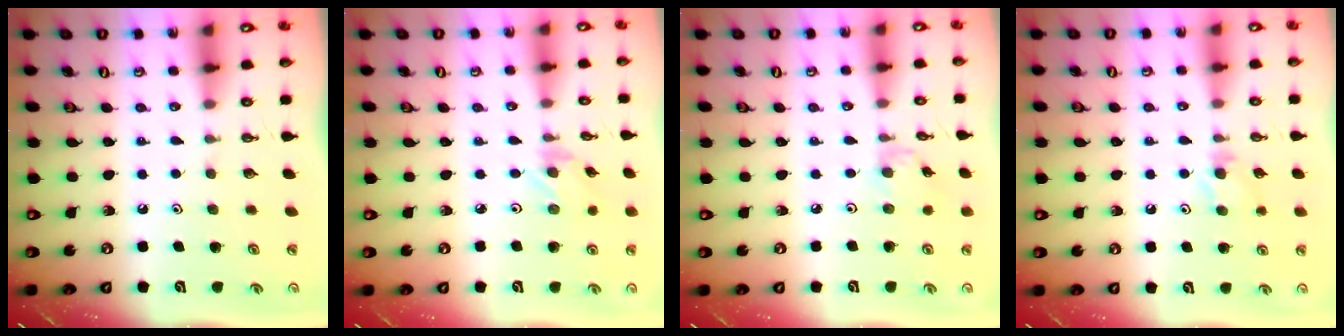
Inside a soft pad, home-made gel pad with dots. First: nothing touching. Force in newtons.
{"total": 0.5, "press": 0.5, "slide": 0.1}
{"total": 1.5, "press": 1.4, "slide": 0.4}
{"total": 5.2, "press": 5.1, "slide": 0.8}